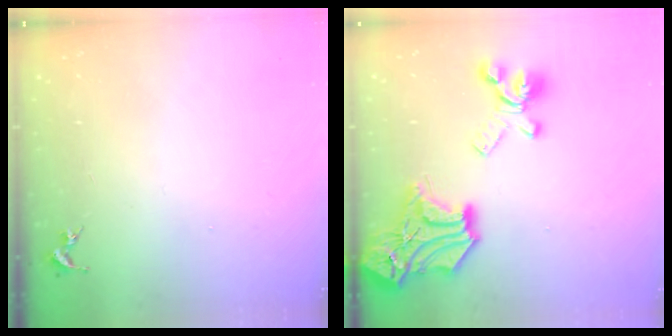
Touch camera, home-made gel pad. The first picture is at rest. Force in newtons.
{"total": 24.6, "press": 24.6, "slide": 0.7}